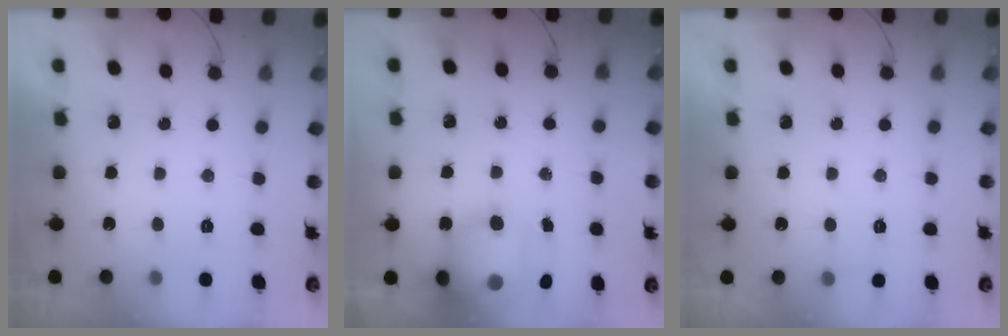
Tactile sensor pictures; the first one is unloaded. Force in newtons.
{"total": 14.8, "press": 14.5, "slide": 3.3}
{"total": 2.1, "press": 2.0, "slide": 0.7}